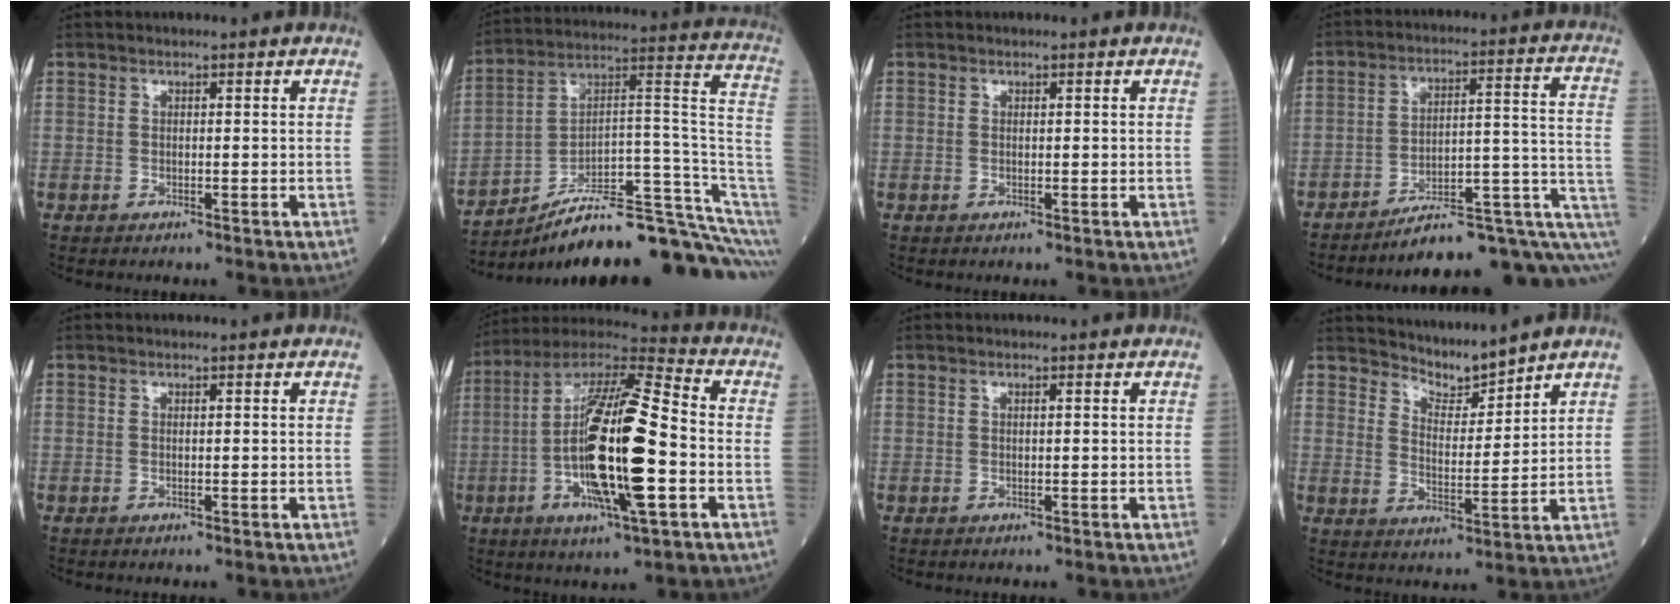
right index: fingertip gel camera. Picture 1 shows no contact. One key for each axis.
{"total": 24.1, "fx": -16.7, "fy": 2.3, "fz": 17.2, "tx": -0.167, "ty": 0.059, "tz": -0.253}
{"total": 0.0}
{"total": 15.5, "fx": -9.0, "fy": 3.6, "fz": 12.2, "tx": -0.107, "ty": 0.073, "tz": -0.119}
{"total": 0.0}
{"total": 21.1, "fx": -3.6, "fy": 3.5, "fz": 20.5, "tx": -0.407, "ty": -0.006, "tz": -0.067}
{"total": 0.5, "fx": 0.1, "fy": 0.1, "fz": 0.5, "tx": -0.016, "ty": 0.000, "tz": 0.003}
{"total": 4.8, "fx": 4.8, "fy": 0.0, "fz": -0.3, "tx": 0.001, "ty": -0.011, "tz": 0.096}